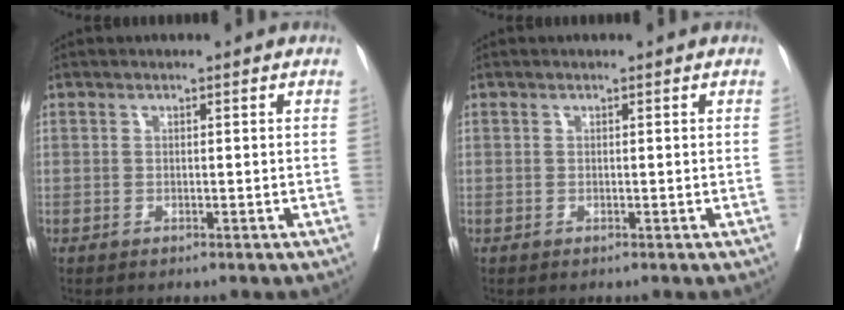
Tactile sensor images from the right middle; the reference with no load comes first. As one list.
[{"total": 0.0}]